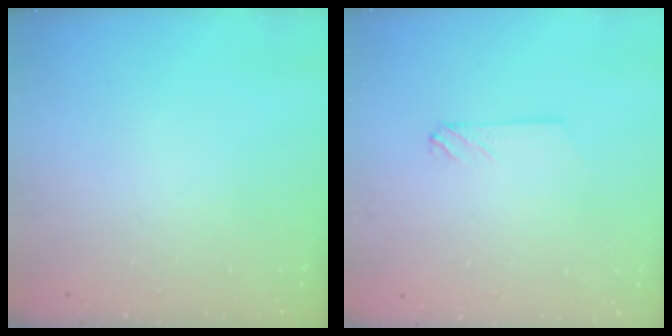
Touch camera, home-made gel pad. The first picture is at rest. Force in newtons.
{"total": 2.2, "press": 2.2, "slide": 0.3}